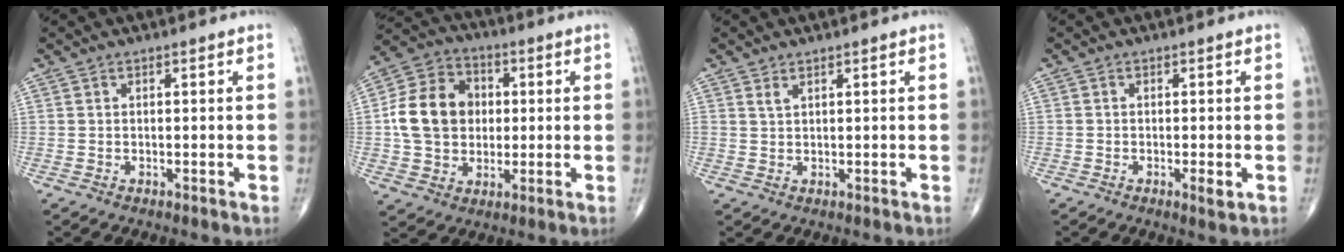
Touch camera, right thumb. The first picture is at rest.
{"total": 14.1, "force": [0.7, 11.4, 8.2], "torque": [-0.130, 0.021, 0.011]}
{"total": 1.1, "force": [0.8, 0.4, 0.6], "torque": [-0.010, -0.001, 0.019]}
{"total": 2.0, "force": [-0.7, 0.6, 1.8], "torque": [-0.032, -0.005, -0.012]}